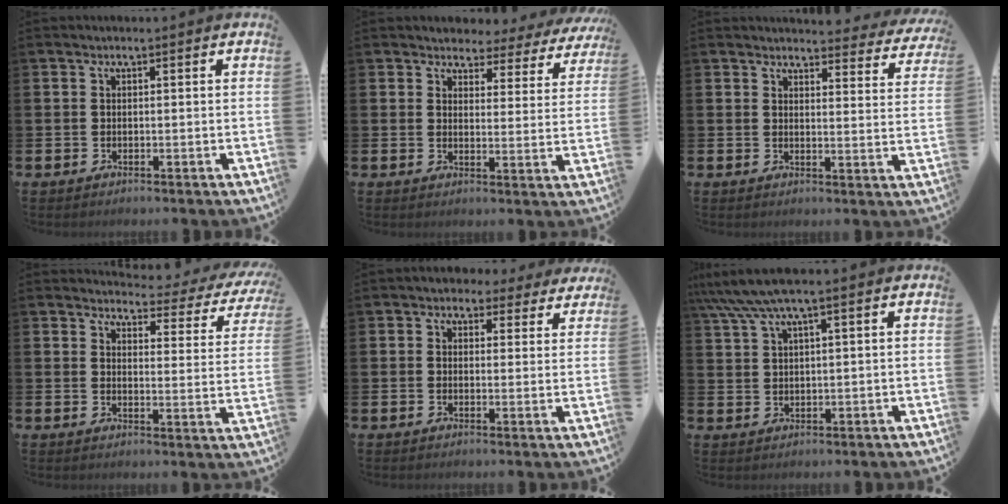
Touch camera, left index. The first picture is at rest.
{"total": 3.1, "force": [2.8, 1.3, 0.2], "torque": [-0.021, -0.027, 0.043]}
{"total": 3.3, "force": [3.3, 0.5, 0.2], "torque": [-0.006, -0.027, 0.054]}
{"total": 2.6, "force": [2.3, 1.0, 0.7], "torque": [-0.019, -0.029, 0.028]}
{"total": 3.0, "force": [2.4, 1.8, 0.3], "torque": [-0.007, -0.012, 0.038]}
{"total": 5.4, "force": [4.0, 0.4, 3.6], "torque": [-0.080, -0.003, 0.072]}